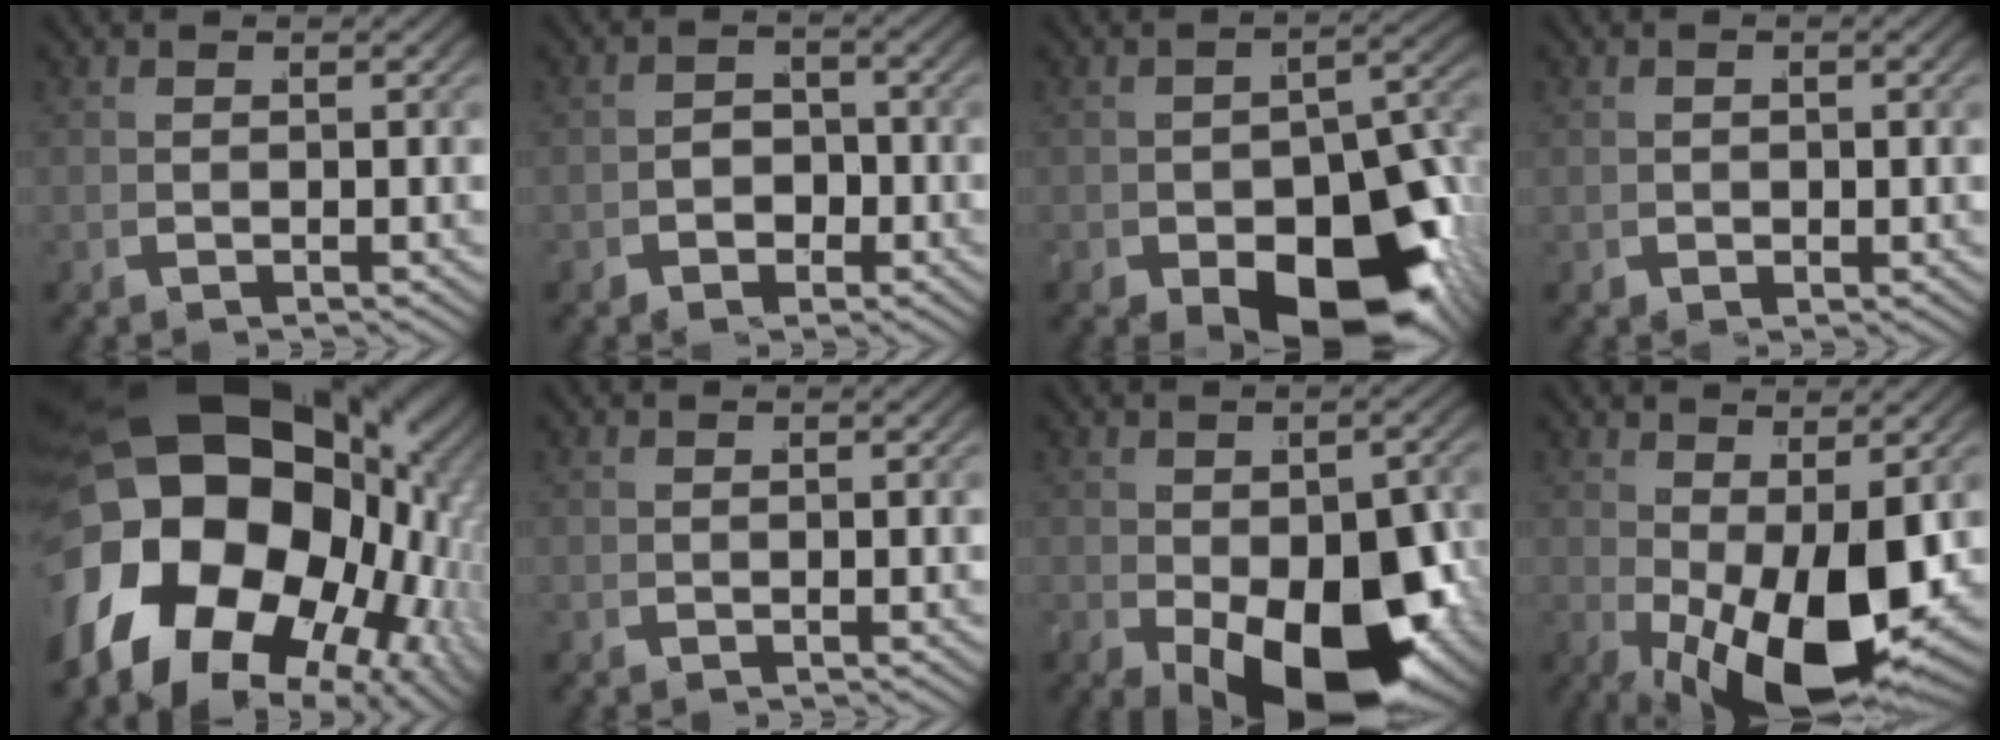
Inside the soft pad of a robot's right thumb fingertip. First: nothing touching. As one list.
[{"total": 1.9, "force": [-0.9, 1.5, 0.9], "torque": [-0.006, -0.003, -0.015]}, {"total": 13.9, "force": [-4.9, 8.2, 10.1], "torque": [-0.149, -0.051, -0.044]}, {"total": 0.8, "force": [-0.1, 0.6, 0.5], "torque": [-0.008, 0.001, -0.002]}, {"total": 27.4, "force": [0.9, 19.3, 19.4], "torque": [-0.352, -0.031, 0.017]}, {"total": 0.0}, {"total": 13.7, "force": [-3.1, 7.6, 10.9], "torque": [-0.179, -0.060, -0.011]}, {"total": 10.3, "force": [-1.3, 4.8, 9.0], "torque": [-0.168, -0.042, 0.007]}]